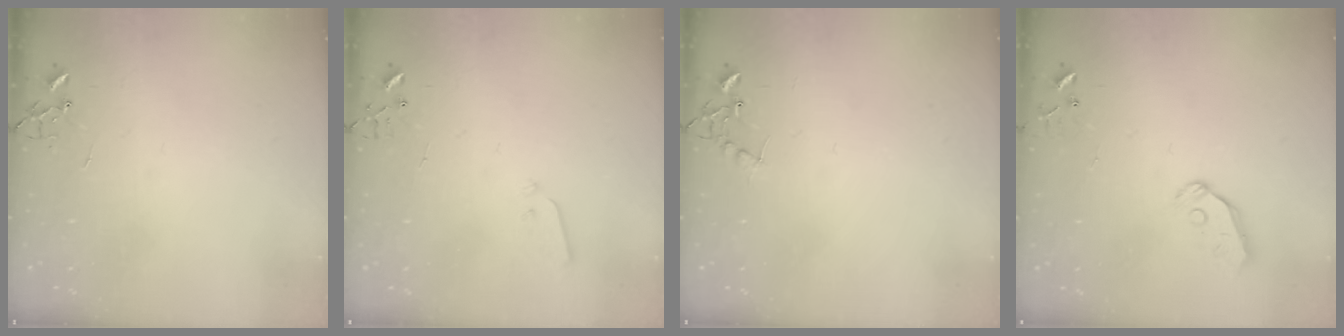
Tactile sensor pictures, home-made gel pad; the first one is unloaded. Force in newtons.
{"total": 3.0, "press": 2.9, "slide": 0.7}
{"total": 6.8, "press": 6.8, "slide": 0.3}
{"total": 6.1, "press": 6.1, "slide": 0.6}